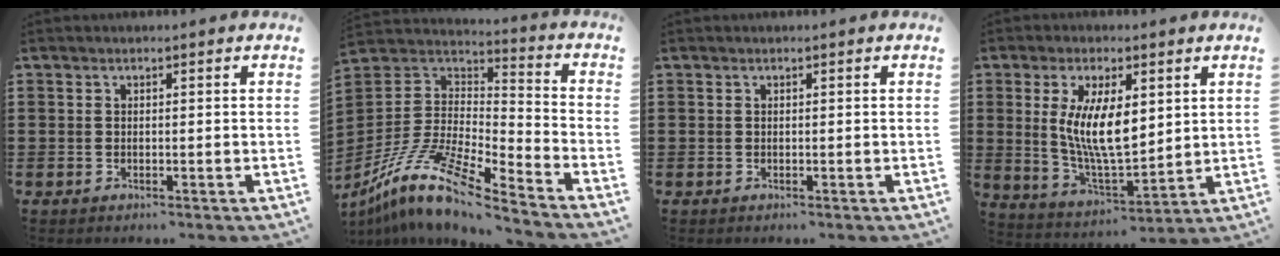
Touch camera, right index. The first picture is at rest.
{"total": 12.1, "force": [-9.3, 2.1, 7.4], "torque": [-0.166, 0.006, -0.190]}
{"total": 0.0}
{"total": 9.9, "force": [2.0, 3.8, 8.9], "torque": [-0.178, 0.006, 0.036]}